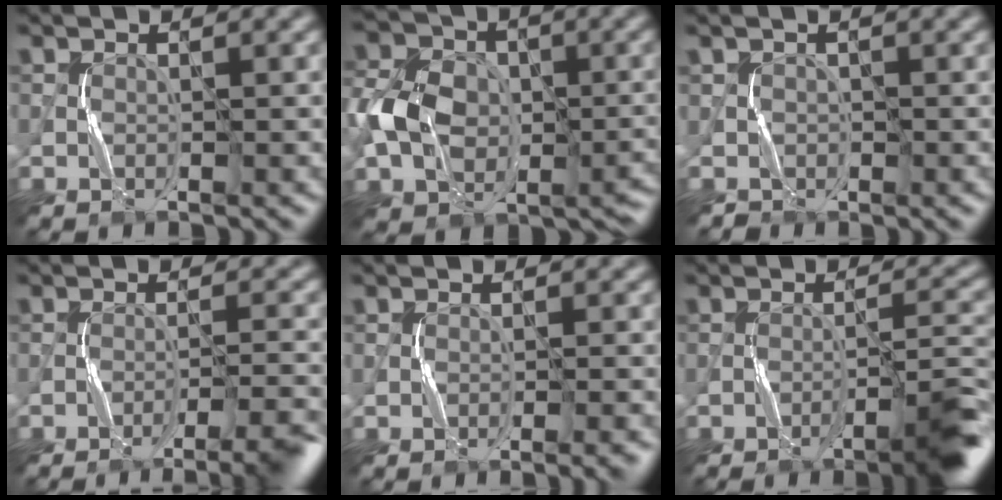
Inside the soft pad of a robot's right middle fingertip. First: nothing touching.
{"total": 9.1, "force": [-2.0, 7.1, 5.4], "torque": [-0.107, -0.007, -0.048]}
{"total": 1.5, "force": [0.2, 1.4, -0.3], "torque": [0.007, -0.002, 0.005]}
{"total": 6.1, "force": [-4.2, 0.9, 4.3], "torque": [-0.054, 0.004, -0.059]}
{"total": 1.3, "force": [-0.8, -0.2, 1.0], "torque": [-0.012, 0.005, -0.014]}
{"total": 4.1, "force": [-2.5, 0.0, 3.2], "torque": [-0.043, 0.014, -0.050]}